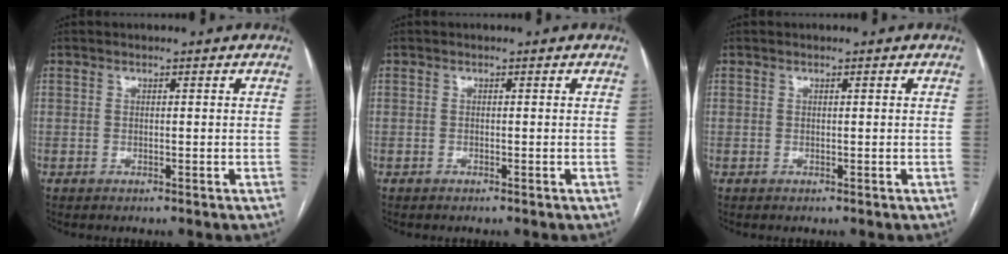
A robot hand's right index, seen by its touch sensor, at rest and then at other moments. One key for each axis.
{"total": 0.0}
{"total": 0.0}